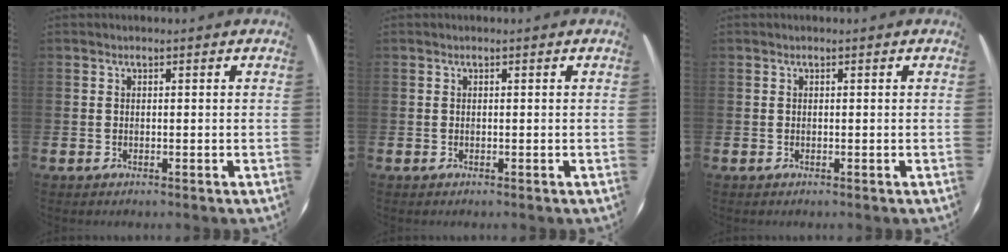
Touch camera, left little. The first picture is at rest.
{"total": 0.0}
{"total": 0.0}